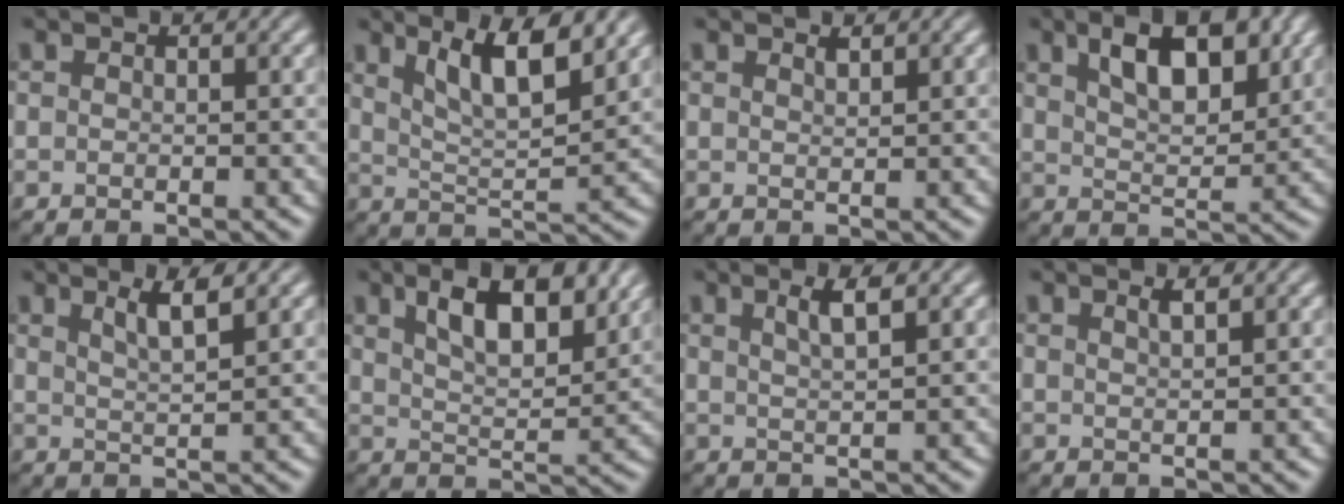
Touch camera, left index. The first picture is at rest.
{"total": 6.5, "force": [4.0, 1.7, 4.9], "torque": [-0.078, 0.003, 0.067]}
{"total": 0.7, "force": [0.7, 0.1, 0.3], "torque": [-0.003, -0.002, 0.013]}
{"total": 6.2, "force": [3.2, 2.7, 4.6], "torque": [-0.078, 0.002, 0.050]}
{"total": 2.8, "force": [1.7, 0.6, 2.2], "torque": [-0.026, 0.002, 0.027]}
{"total": 7.0, "force": [4.1, 2.6, 5.0], "torque": [-0.083, 0.001, 0.069]}
{"total": 2.5, "force": [1.3, 0.6, 2.1], "torque": [-0.027, 0.004, 0.019]}
{"total": 1.3, "force": [0.8, 0.4, 0.9], "torque": [-0.008, 0.004, 0.011]}